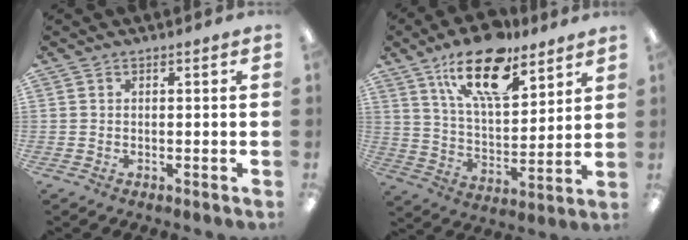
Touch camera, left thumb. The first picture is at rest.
{"total": 18.4, "force": [11.8, 7.7, 11.7], "torque": [-0.192, -0.056, 0.201]}